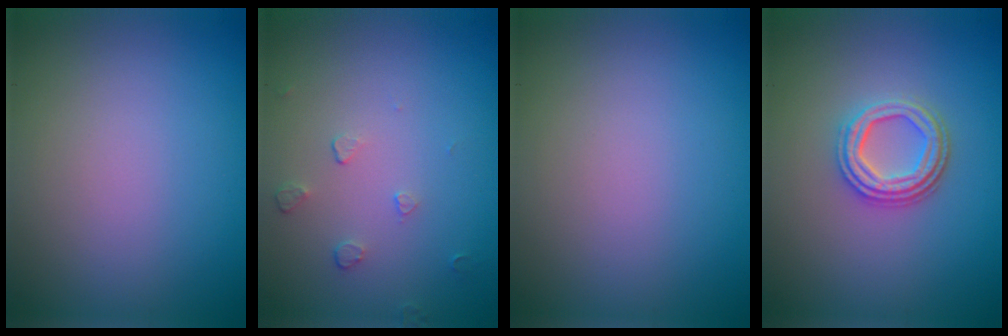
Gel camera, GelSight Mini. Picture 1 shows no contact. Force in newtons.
{"total": 0.9, "press": 0.6, "slide": 0.7}
{"total": 0.0}
{"total": 3.7, "press": 3.0, "slide": 2.0}